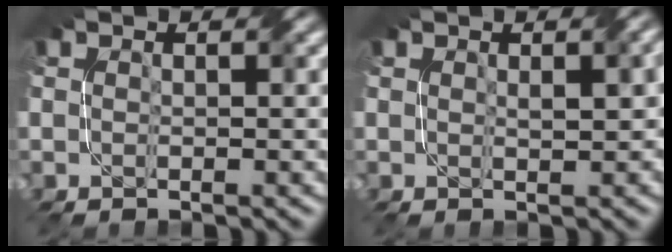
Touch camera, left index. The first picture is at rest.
{"total": 2.0, "force": [0.4, 0.8, 1.8], "torque": [-0.022, 0.006, 0.018]}